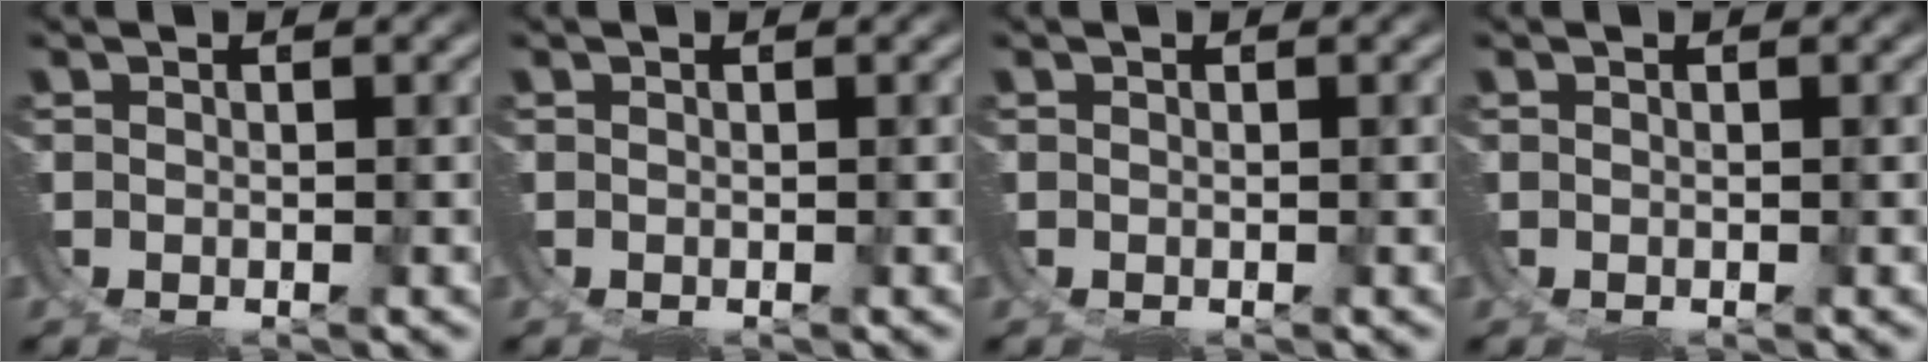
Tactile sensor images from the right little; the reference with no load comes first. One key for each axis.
{"total": 0.0}
{"total": 0.0}
{"total": 0.0}